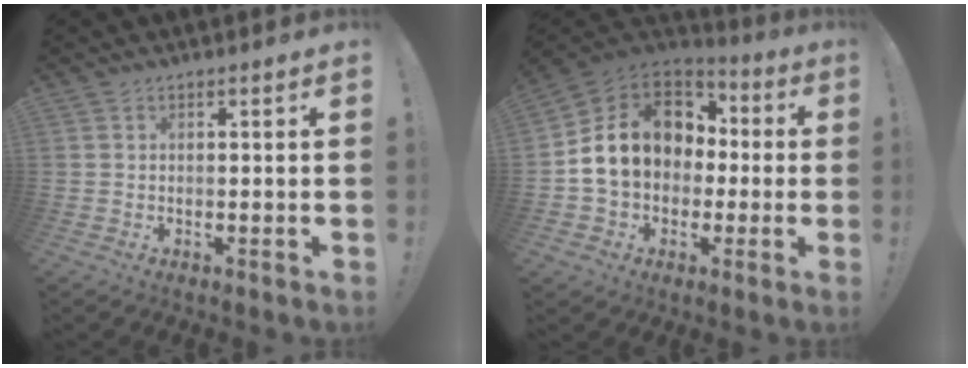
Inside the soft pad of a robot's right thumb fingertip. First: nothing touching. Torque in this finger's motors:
{"motor_torque": [2.50, 2.51, 1.06, -0.50, 0.11]}